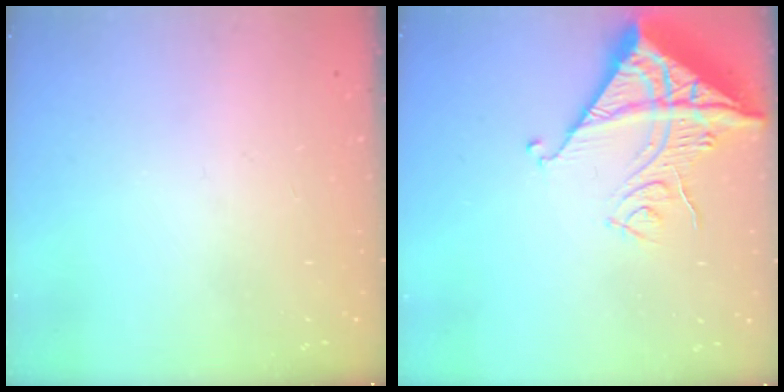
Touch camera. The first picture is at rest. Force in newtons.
{"total": 17.1, "press": 17.0, "slide": 1.6}